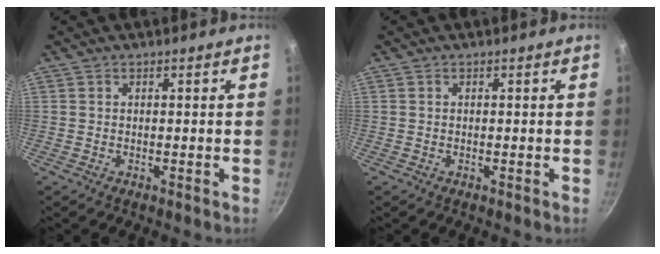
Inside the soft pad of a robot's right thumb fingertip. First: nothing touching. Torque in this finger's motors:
{"motor_torque": [0.21, 0.06, 0.25, 0.13, 0.02]}